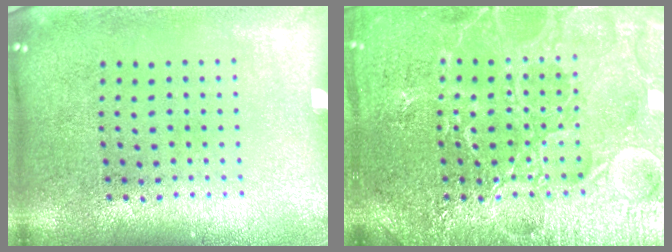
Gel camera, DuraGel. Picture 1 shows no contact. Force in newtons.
{"total": 7.4, "press": 7.3, "slide": 1.0}